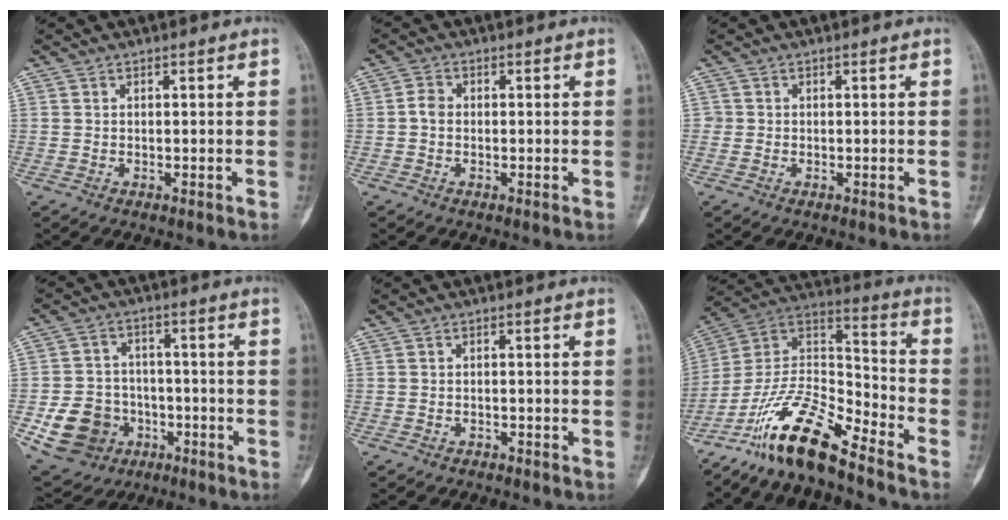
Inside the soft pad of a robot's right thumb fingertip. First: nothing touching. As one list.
[{"total": 2.1, "force": [-0.3, 1.7, 1.3], "torque": [-0.020, 0.006, -0.010]}, {"total": 0.6, "force": [-0.1, 0.6, 0.0], "torque": [0.003, 0.004, -0.002]}, {"total": 12.3, "force": [-4.5, 10.5, 4.7], "torque": [-0.070, 0.029, -0.062]}, {"total": 2.0, "force": [-1.8, 1.0, 0.3], "torque": [-0.010, 0.009, -0.023]}, {"total": 17.1, "force": [-13.0, 4.2, 10.3], "torque": [-0.185, 0.091, -0.245]}]